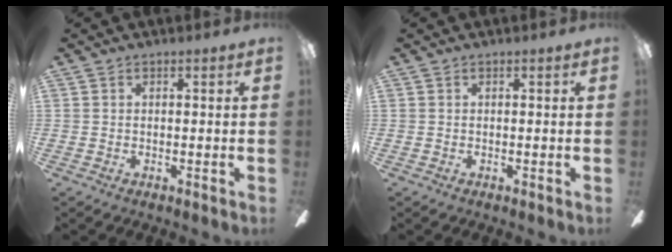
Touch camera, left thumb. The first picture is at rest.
{"total": 0.0}